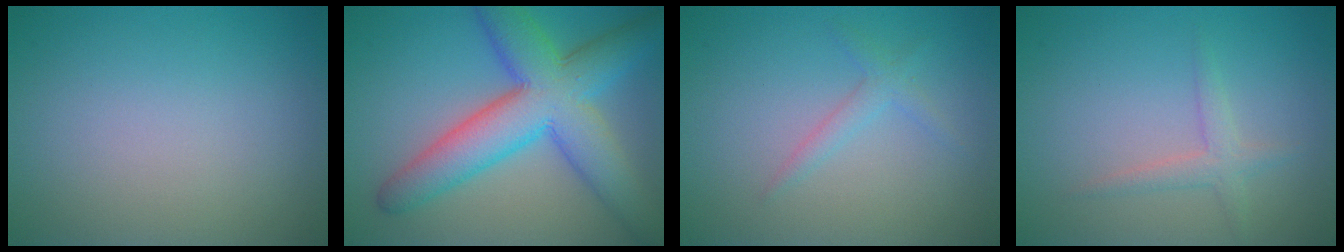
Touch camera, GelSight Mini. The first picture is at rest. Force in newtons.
{"total": 9.6, "press": 9.6, "slide": 0.2}
{"total": 1.4, "press": 1.4, "slide": 0.1}
{"total": 1.8, "press": 1.8, "slide": 0.0}